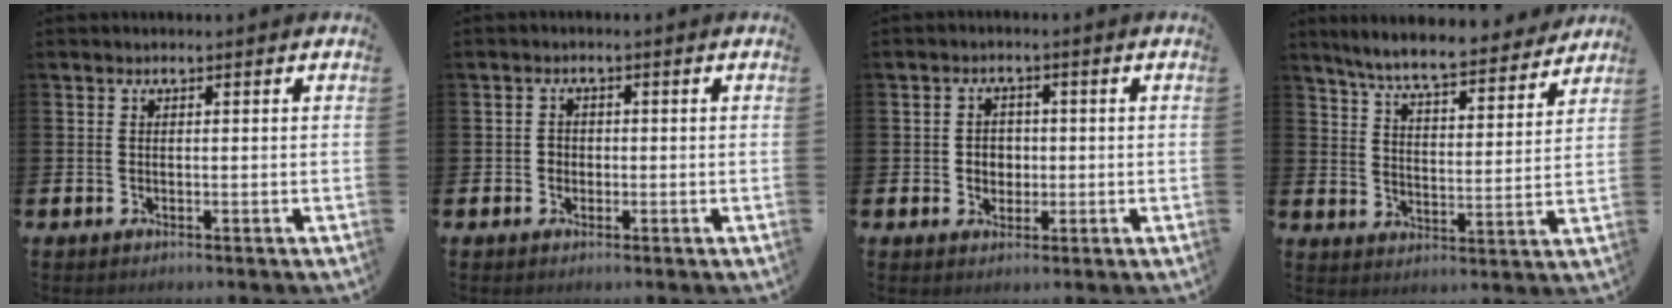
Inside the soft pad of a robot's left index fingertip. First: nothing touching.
{"total": 1.4, "force": [-0.4, 1.3, 0.3], "torque": [0.008, 0.000, -0.013]}
{"total": 2.7, "force": [0.1, 2.5, 0.9], "torque": [-0.002, 0.000, -0.007]}
{"total": 7.4, "force": [6.9, 0.6, 2.5], "torque": [-0.072, -0.047, 0.118]}